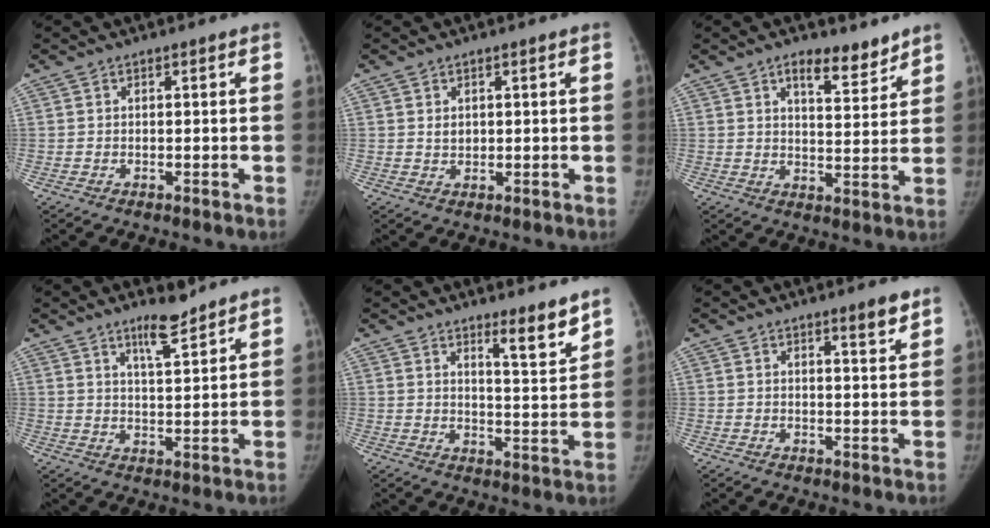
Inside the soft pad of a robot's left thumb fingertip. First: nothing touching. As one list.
[{"total": 1.6, "force": [0.5, 1.2, 0.9], "torque": [-0.008, -0.005, 0.013]}, {"total": 7.3, "force": [5.3, 2.9, 4.0], "torque": [-0.035, -0.037, 0.081]}, {"total": 5.8, "force": [4.6, 1.0, 3.4], "torque": [-0.046, -0.039, 0.075]}, {"total": 6.8, "force": [5.3, 0.9, 4.3], "torque": [-0.052, -0.049, 0.080]}, {"total": 3.5, "force": [2.5, 0.5, 2.3], "torque": [-0.028, -0.020, 0.038]}]